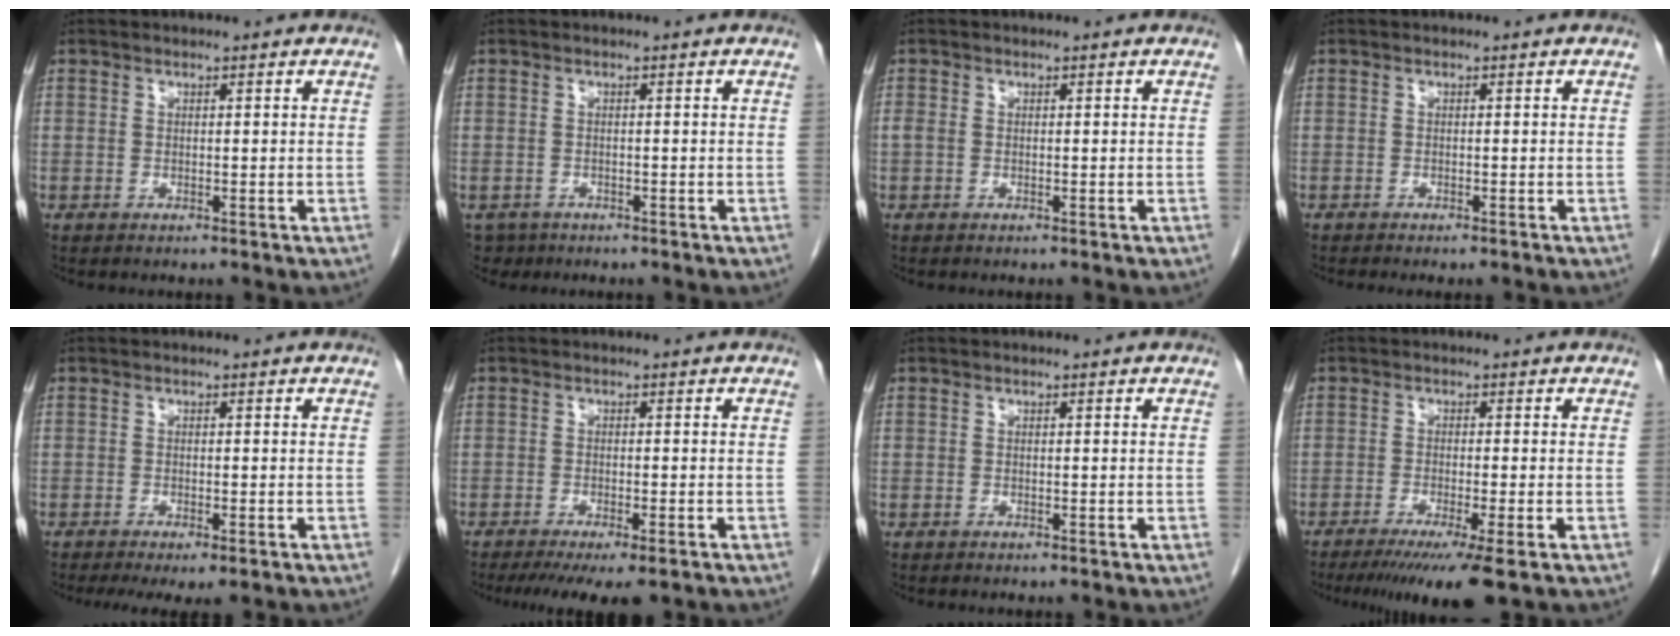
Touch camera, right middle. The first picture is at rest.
{"total": 3.1, "force": [-2.0, 2.3, 0.0], "torque": [0.002, -0.001, -0.037]}
{"total": 1.3, "force": [-0.3, 0.8, 1.0], "torque": [-0.031, 0.005, -0.002]}
{"total": 3.5, "force": [-3.1, 0.3, 1.6], "torque": [-0.019, -0.005, -0.039]}
{"total": 6.2, "force": [-4.7, 1.1, 3.9], "torque": [-0.049, -0.017, -0.067]}
{"total": 9.1, "force": [-7.0, 1.6, 5.6], "torque": [-0.073, -0.016, -0.100]}
{"total": 0.0}
{"total": 8.8, "force": [-6.1, -0.5, 6.4], "torque": [-0.093, -0.024, -0.094]}